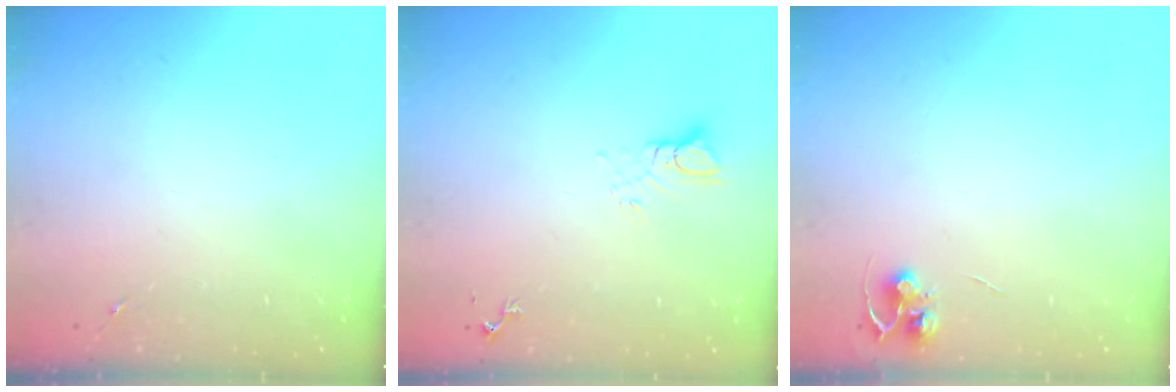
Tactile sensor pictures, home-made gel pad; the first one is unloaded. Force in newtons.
{"total": 4.4, "press": 4.4, "slide": 0.3}
{"total": 5.7, "press": 5.6, "slide": 0.4}